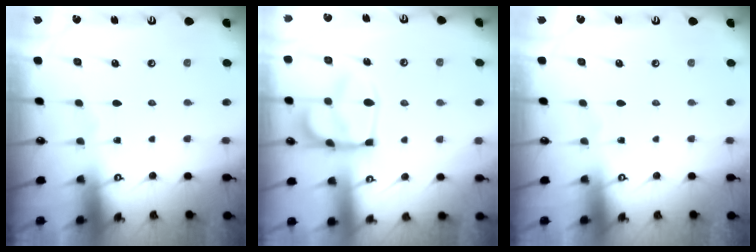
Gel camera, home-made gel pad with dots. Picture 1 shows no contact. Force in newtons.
{"total": 15.6, "press": 15.5, "slide": 1.3}
{"total": 0.0}